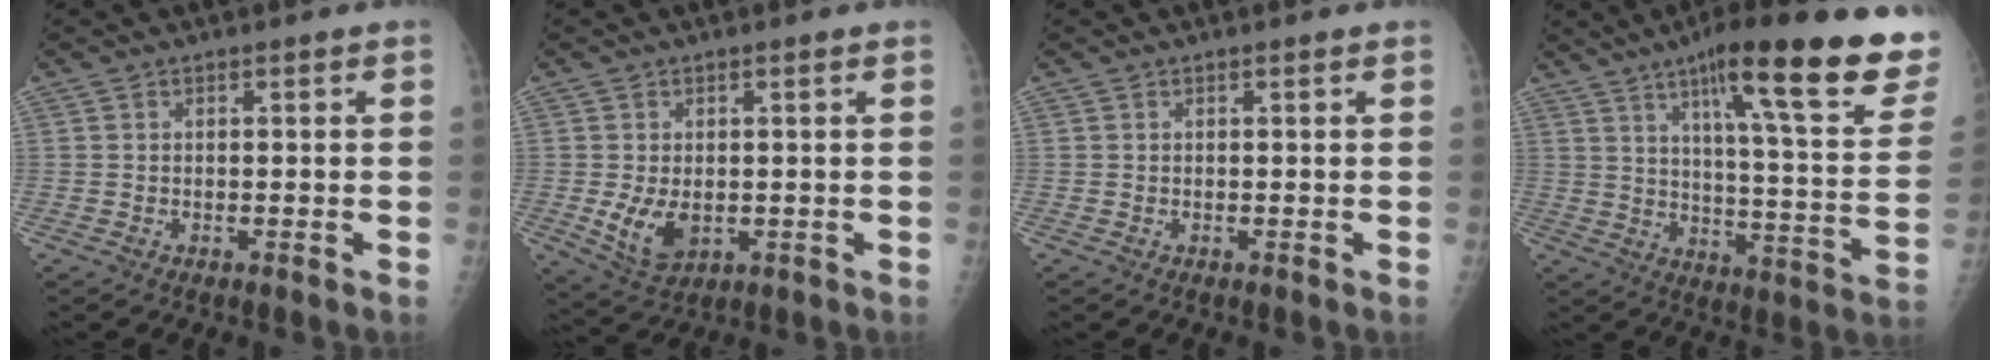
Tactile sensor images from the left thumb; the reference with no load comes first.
{"total": 6.2, "force": [-0.6, 3.9, 4.7], "torque": [-0.079, -0.015, 0.004]}
{"total": 0.0}
{"total": 27.7, "force": [16.5, 4.9, 21.7], "torque": [-0.280, -0.048, 0.233]}